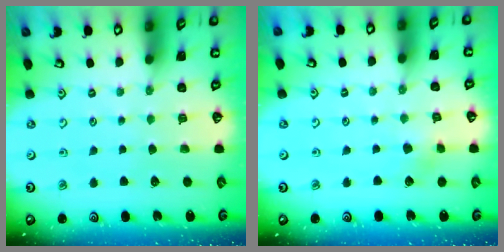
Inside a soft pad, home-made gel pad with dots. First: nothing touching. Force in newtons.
{"total": 3.0, "press": 3.0, "slide": 0.4}